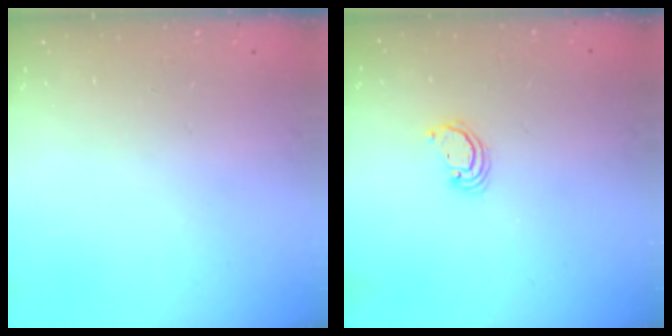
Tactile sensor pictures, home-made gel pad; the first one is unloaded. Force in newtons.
{"total": 2.6, "press": 2.6, "slide": 0.2}